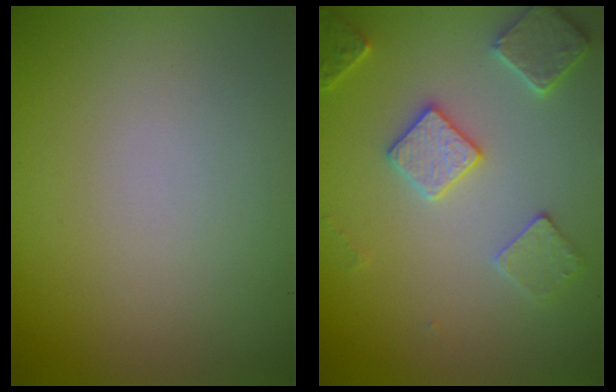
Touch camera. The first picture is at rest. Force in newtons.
{"total": 3.7, "press": 3.4, "slide": 1.4}